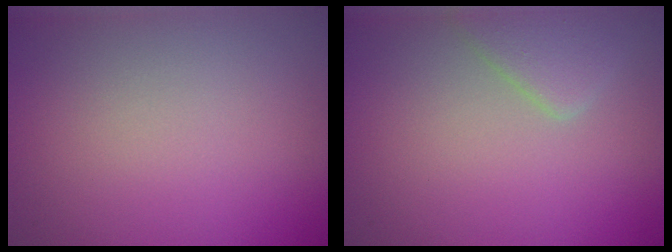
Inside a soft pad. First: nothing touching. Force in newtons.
{"total": 2.3, "press": 2.3, "slide": 0.1}